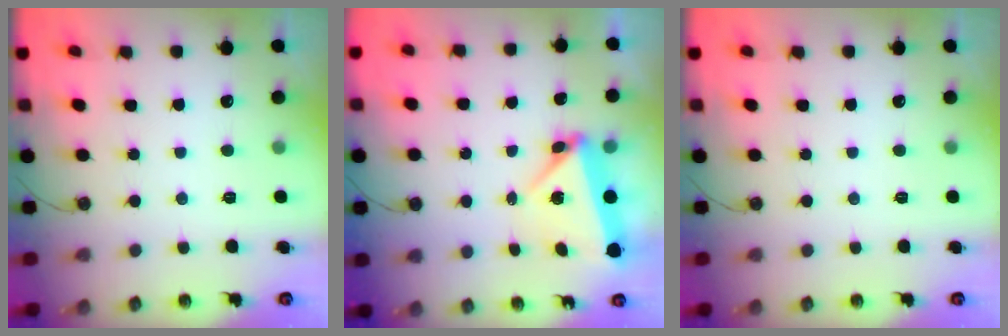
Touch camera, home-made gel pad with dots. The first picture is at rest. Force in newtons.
{"total": 5.9, "press": 5.8, "slide": 1.0}
{"total": 0.0}